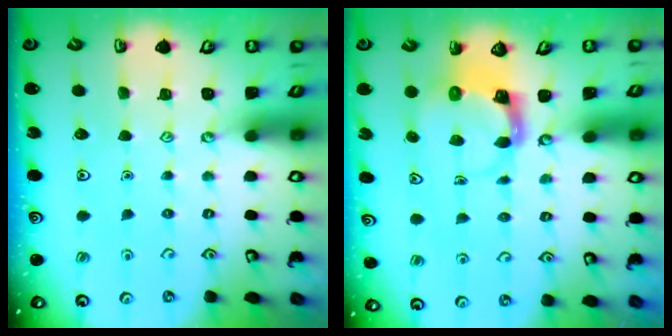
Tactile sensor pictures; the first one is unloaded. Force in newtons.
{"total": 3.8, "press": 3.7, "slide": 0.6}